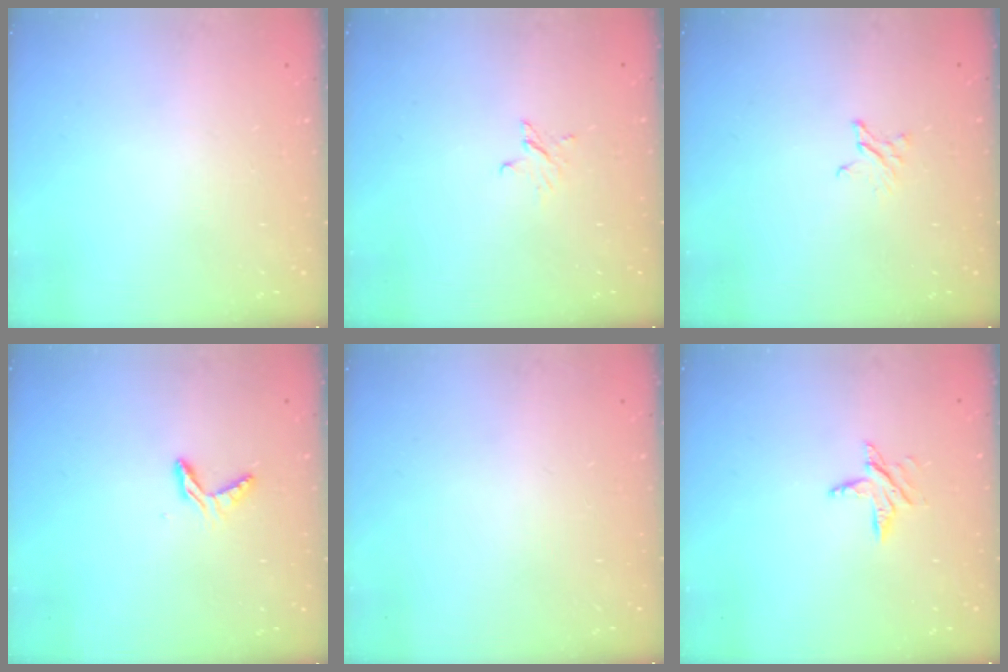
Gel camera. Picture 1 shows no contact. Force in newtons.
{"total": 2.4, "press": 2.4, "slide": 0.2}
{"total": 2.0, "press": 2.0, "slide": 0.2}
{"total": 4.5, "press": 4.5, "slide": 0.3}
{"total": 0.0}
{"total": 6.3, "press": 6.3, "slide": 0.5}